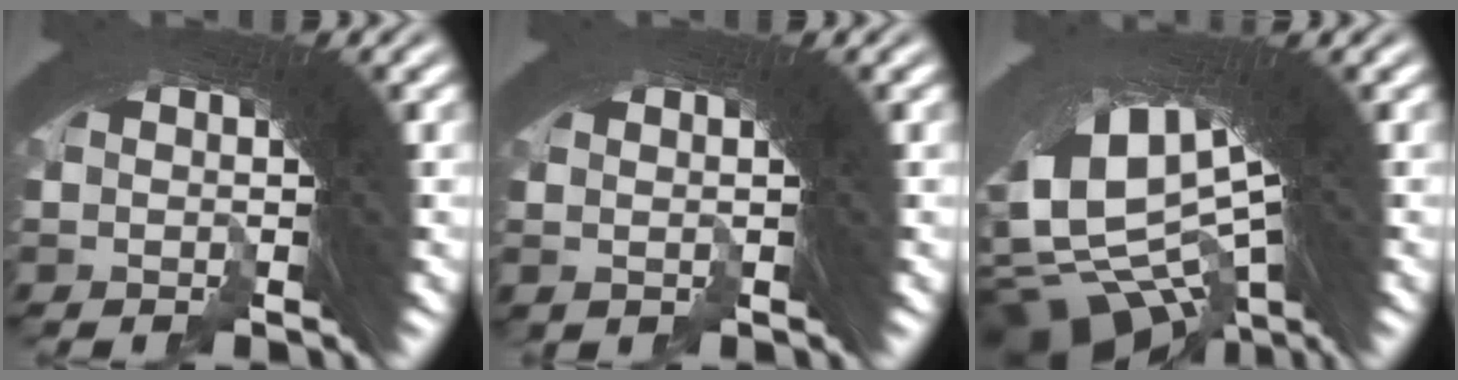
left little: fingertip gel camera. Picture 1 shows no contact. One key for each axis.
{"total": 1.4, "fx": 0.6, "fy": 0.9, "fz": 0.9, "tx": -0.017, "ty": 0.008, "tz": 0.009}
{"total": 17.1, "fx": -4.0, "fy": 11.3, "fz": 12.2, "tx": -0.256, "ty": -0.052, "tz": -0.050}